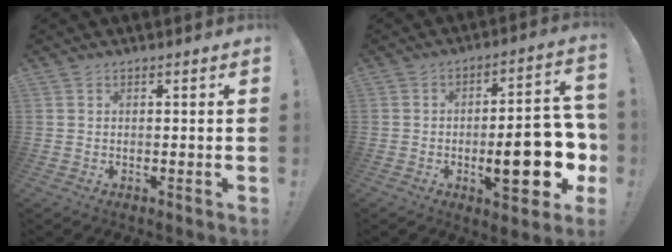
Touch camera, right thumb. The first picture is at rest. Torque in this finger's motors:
{"motor_torque": [2.22, 1.90, 0.95, -0.90, 0.05]}